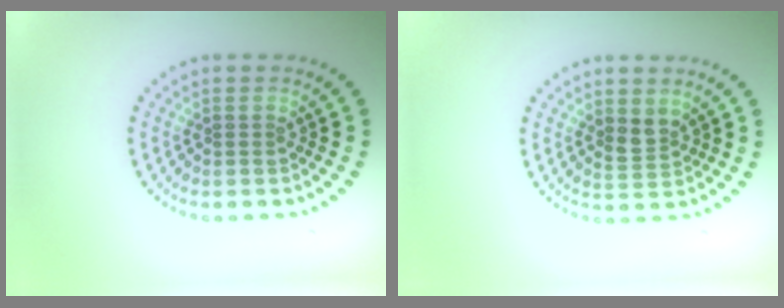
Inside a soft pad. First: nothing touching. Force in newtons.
{"total": 1.5, "press": 1.2, "slide": 0.9}